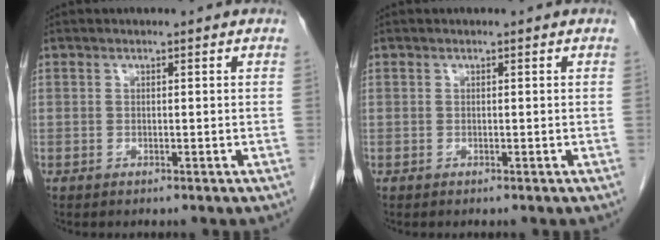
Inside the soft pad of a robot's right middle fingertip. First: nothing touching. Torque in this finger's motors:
{"motor_torque": [-0.04, 0.02, 0.02, 0.00]}